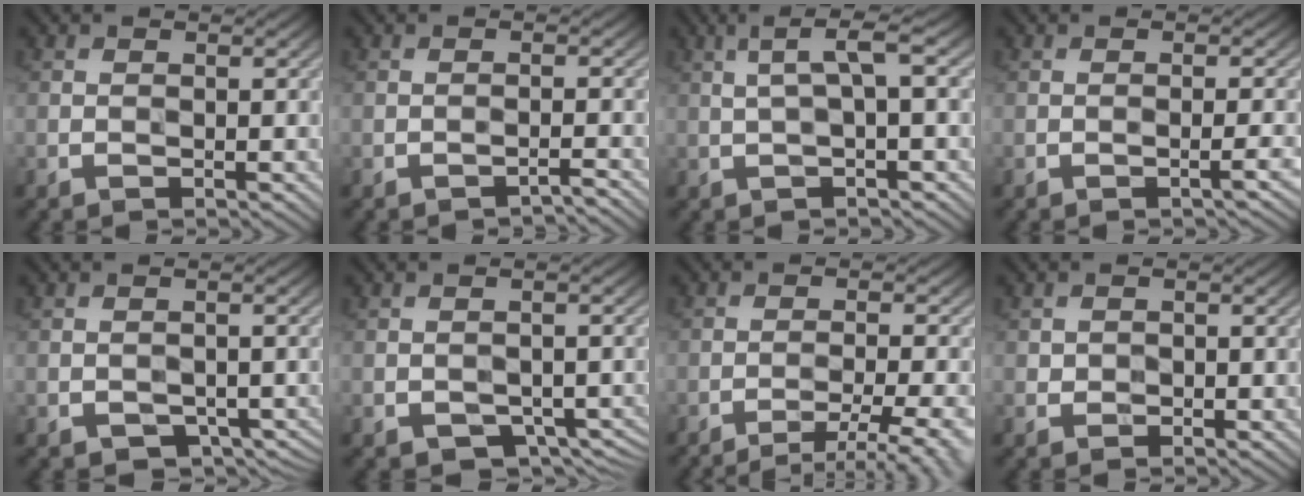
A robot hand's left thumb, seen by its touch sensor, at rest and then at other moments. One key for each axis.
{"total": 1.5, "fx": -1.4, "fy": -0.2, "fz": 0.5, "tx": -0.005, "ty": 0.011, "tz": -0.026}
{"total": 3.9, "fx": 0.8, "fy": 0.4, "fz": 3.8, "tx": -0.069, "ty": 0.025, "tz": 0.011}
{"total": 1.5, "fx": -0.6, "fy": -0.3, "fz": 1.3, "tx": -0.023, "ty": 0.013, "tz": -0.013}
{"total": 4.3, "fx": -2.1, "fy": 2.9, "fz": 2.4, "tx": -0.041, "ty": -0.011, "tz": -0.022}
{"total": 5.1, "fx": -2.5, "fy": 3.3, "fz": 3.0, "tx": -0.049, "ty": -0.013, "tz": -0.027}
{"total": 6.9, "fx": -4.9, "fy": 1.1, "fz": 4.7, "tx": -0.074, "ty": 0.013, "tz": -0.062}
{"total": 1.0, "fx": 0.0, "fy": 0.9, "fz": 0.3, "tx": -0.006, "ty": 0.000, "tz": -0.003}